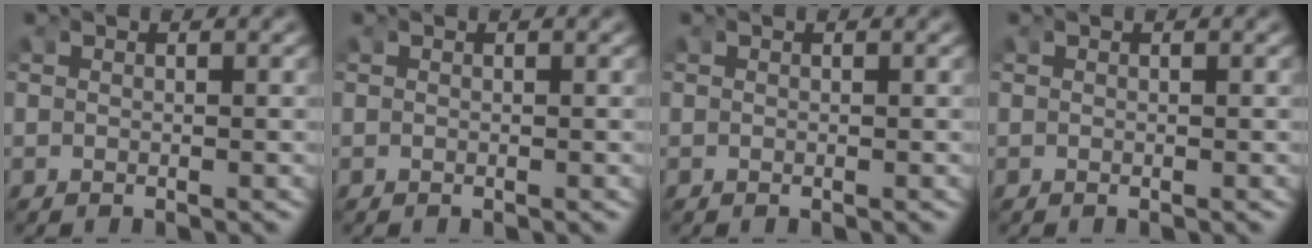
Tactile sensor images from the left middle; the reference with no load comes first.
{"total": 0.0}
{"total": 0.0}
{"total": 0.0}